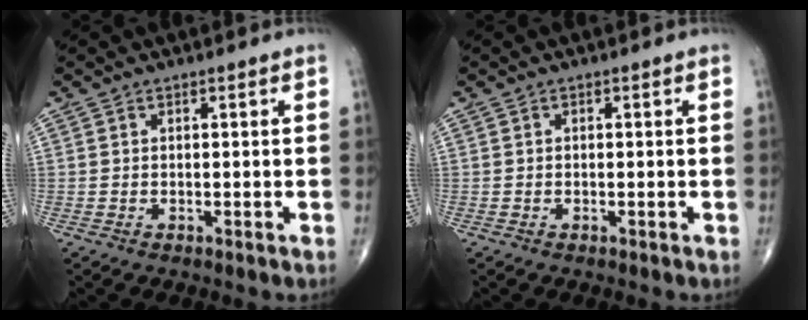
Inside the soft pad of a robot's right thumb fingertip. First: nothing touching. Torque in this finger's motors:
{"motor_torque": [-0.39, -0.35, -0.26, 0.00, -0.04]}